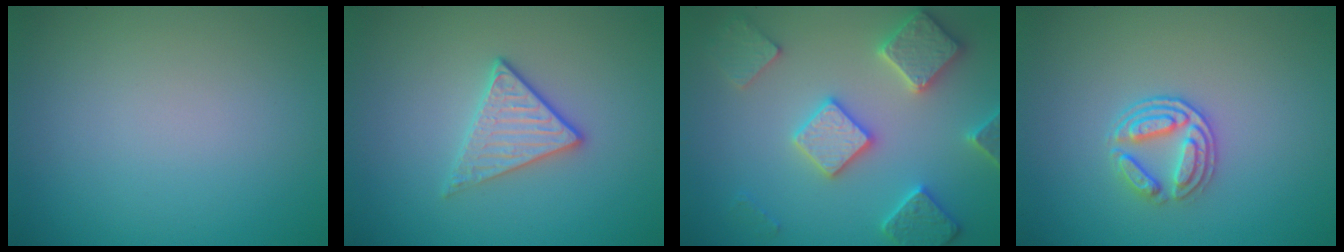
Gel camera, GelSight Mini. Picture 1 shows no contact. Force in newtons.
{"total": 2.9, "press": 2.6, "slide": 1.2}
{"total": 5.7, "press": 5.6, "slide": 1.1}
{"total": 3.0, "press": 2.7, "slide": 1.5}